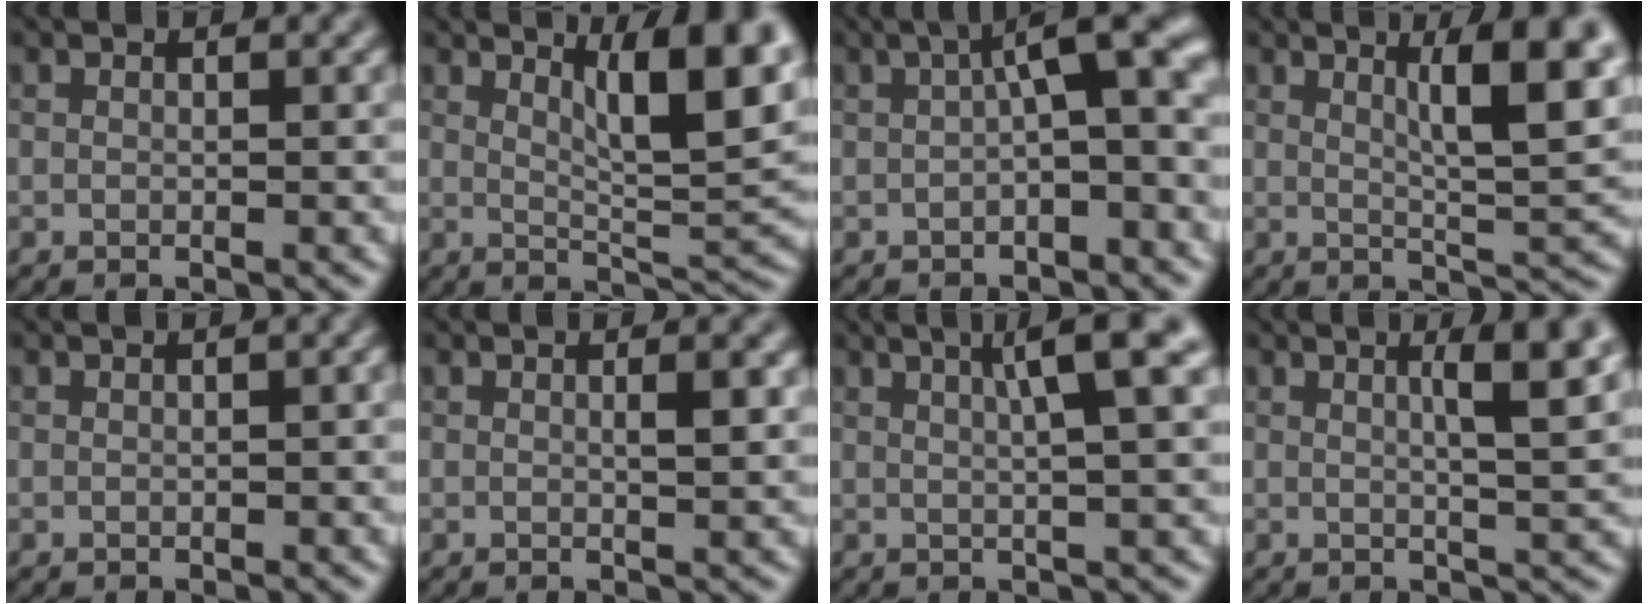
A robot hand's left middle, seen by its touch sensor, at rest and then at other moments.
{"total": 8.6, "force": [3.9, 2.1, 7.4], "torque": [-0.100, 0.000, 0.066]}
{"total": 5.9, "force": [0.4, 1.4, 5.7], "torque": [-0.072, 0.019, -0.004]}
{"total": 8.1, "force": [3.0, 1.9, 7.3], "torque": [-0.088, 0.002, 0.050]}
{"total": 0.8, "force": [-0.1, 0.2, 0.7], "torque": [-0.009, 0.003, 0.000]}
{"total": 1.5, "force": [0.3, 0.2, 1.4], "torque": [-0.022, 0.001, 0.003]}
{"total": 5.4, "force": [1.9, 0.8, 5.0], "torque": [-0.064, 0.015, 0.027]}
{"total": 4.9, "force": [1.5, 1.1, 4.5], "torque": [-0.053, 0.007, 0.020]}